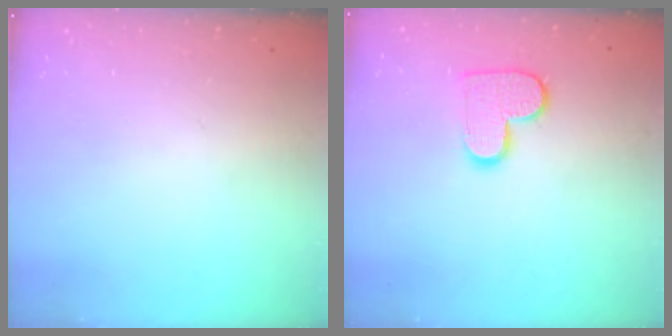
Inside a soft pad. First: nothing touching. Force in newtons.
{"total": 10.5, "press": 10.5, "slide": 0.5}